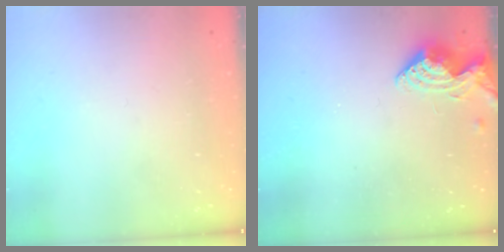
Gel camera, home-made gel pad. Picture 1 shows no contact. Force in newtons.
{"total": 8.2, "press": 8.1, "slide": 0.3}